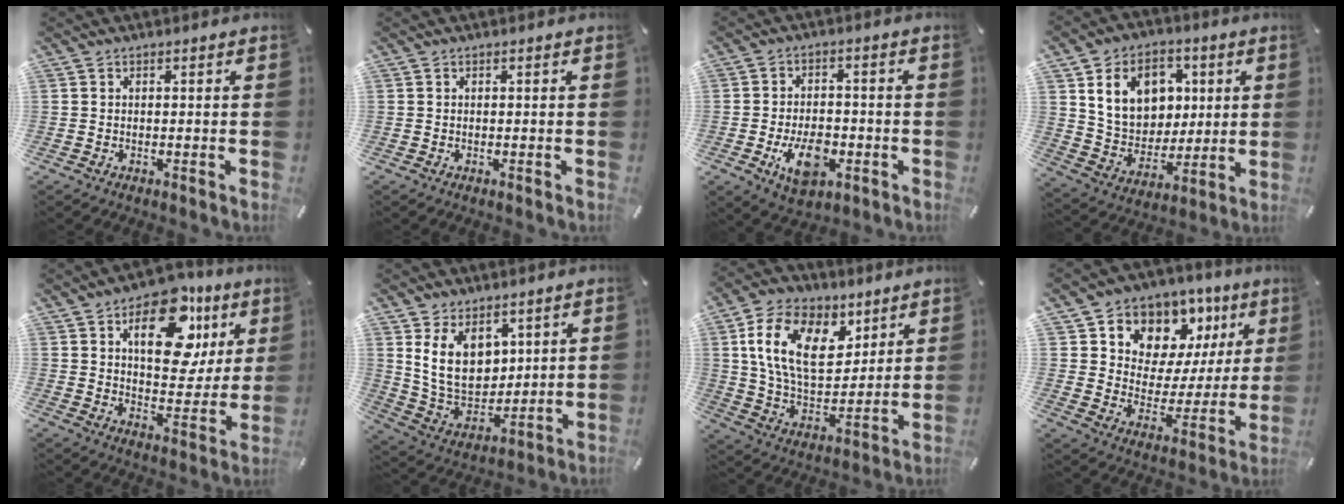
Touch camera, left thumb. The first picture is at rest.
{"total": 0.0}
{"total": 9.7, "force": [-3.3, 6.0, 6.8], "torque": [-0.120, 0.006, -0.058]}
{"total": 15.0, "force": [4.8, 12.2, 7.2], "torque": [-0.132, -0.002, 0.097]}
{"total": 18.5, "force": [9.1, 10.5, 12.2], "torque": [-0.159, -0.041, 0.149]}
{"total": 13.1, "force": [4.9, 9.7, 7.3], "torque": [-0.157, -0.028, 0.093]}
{"total": 18.0, "force": [7.5, 11.9, 11.3], "torque": [-0.212, -0.016, 0.137]}
{"total": 9.7, "force": [6.0, 7.5, 1.1], "torque": [-0.018, -0.075, 0.108]}